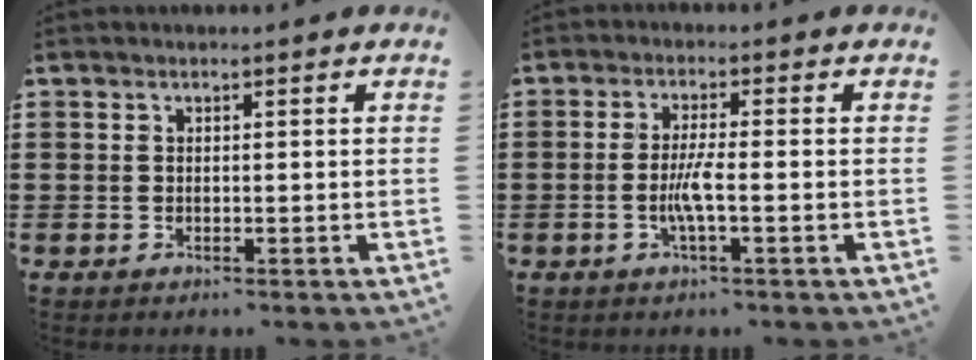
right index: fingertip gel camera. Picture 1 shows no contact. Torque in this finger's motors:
{"motor_torque": [1.13, 1.01, 0.36, 0.10]}